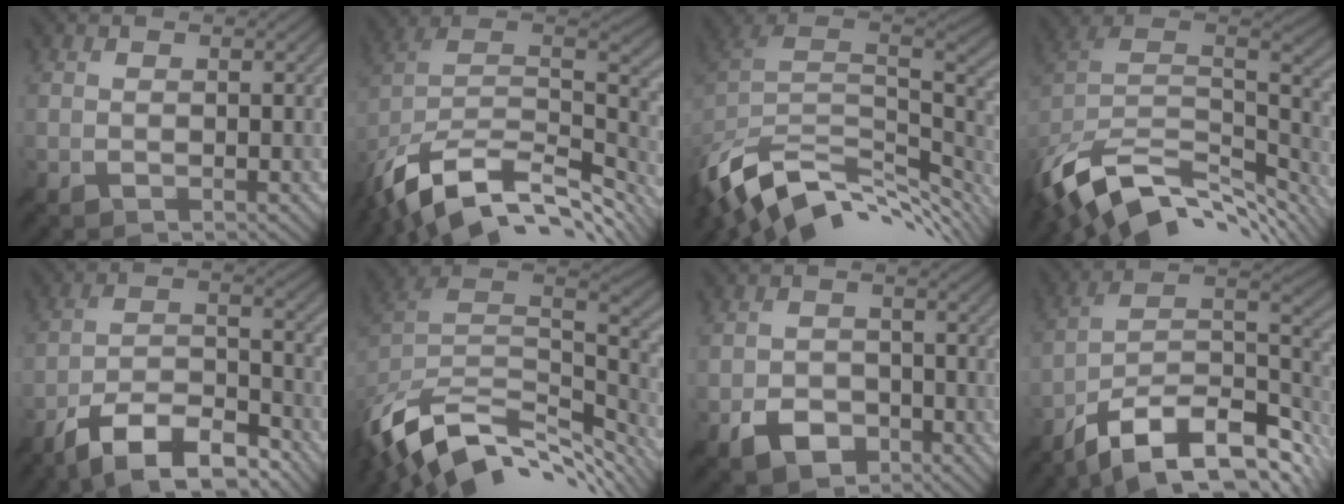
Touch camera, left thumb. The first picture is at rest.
{"total": 14.9, "force": [-8.7, 7.6, 9.4], "torque": [-0.223, -0.024, -0.138]}
{"total": 13.5, "force": [-6.7, 7.4, 9.2], "torque": [-0.220, -0.016, -0.110]}
{"total": 13.5, "force": [-7.4, 7.4, 8.5], "torque": [-0.202, -0.025, -0.111]}
{"total": 12.6, "force": [-9.5, 4.0, 7.3], "torque": [-0.134, -0.001, -0.179]}
{"total": 14.1, "force": [-7.8, 8.0, 8.6], "torque": [-0.214, -0.026, -0.121]}
{"total": 4.3, "force": [-2.6, 2.9, 1.9], "torque": [-0.038, -0.007, -0.051]}
{"total": 15.2, "force": [-8.9, 6.2, 10.7], "torque": [-0.231, -0.014, -0.144]}